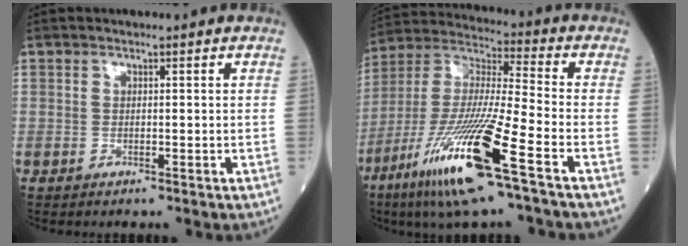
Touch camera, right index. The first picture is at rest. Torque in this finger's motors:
{"motor_torque": [1.40, -0.73, 1.05, 0.21]}